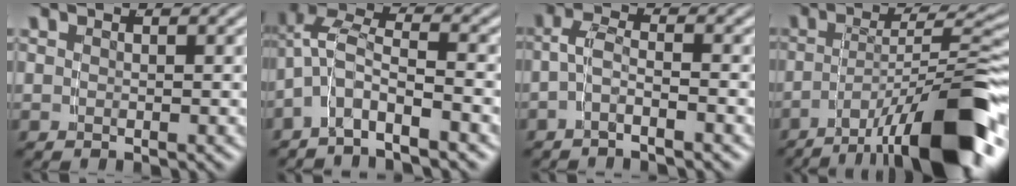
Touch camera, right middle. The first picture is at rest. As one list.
[{"total": 4.7, "force": [-1.3, 3.4, 3.1], "torque": [-0.083, -0.017, -0.023]}, {"total": 2.3, "force": [-1.5, 0.6, 1.7], "torque": [-0.041, -0.011, -0.025]}, {"total": 10.8, "force": [-6.3, 1.7, 8.6], "torque": [-0.104, 0.006, -0.093]}]